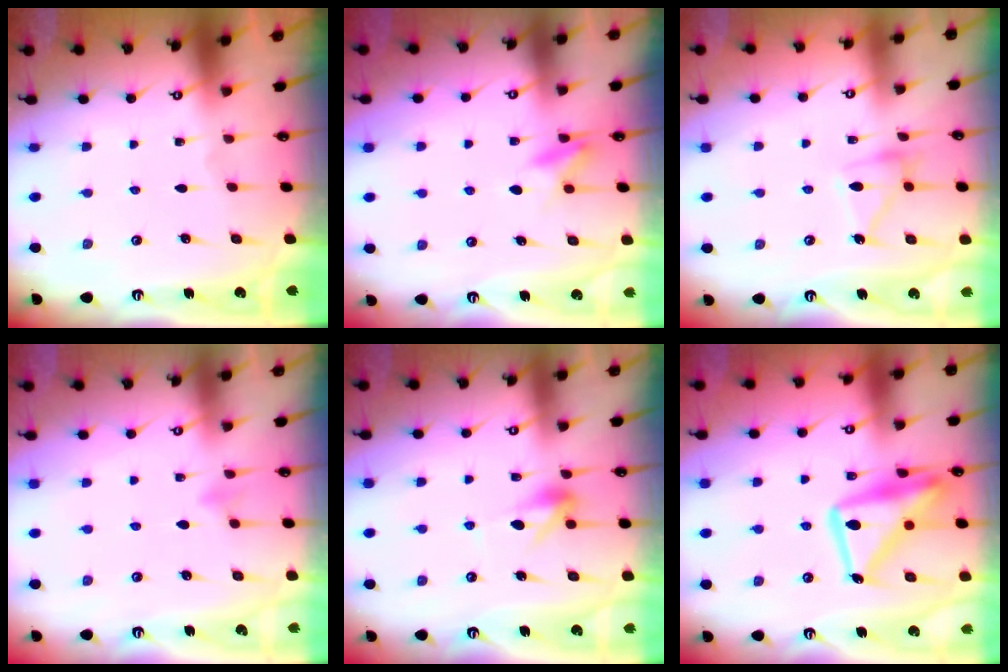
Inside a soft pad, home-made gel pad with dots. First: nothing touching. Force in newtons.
{"total": 7.0, "press": 6.9, "slide": 1.0}
{"total": 12.2, "press": 12.2, "slide": 0.8}
{"total": 4.0, "press": 3.9, "slide": 0.4}
{"total": 7.2, "press": 7.2, "slide": 0.6}
{"total": 18.0, "press": 17.9, "slide": 1.6}